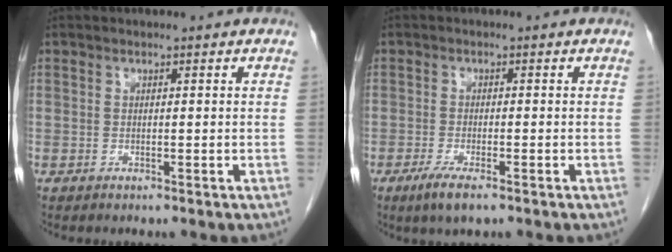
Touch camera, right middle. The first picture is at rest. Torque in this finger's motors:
{"motor_torque": [0.79, -0.45, 0.27, 0.07]}